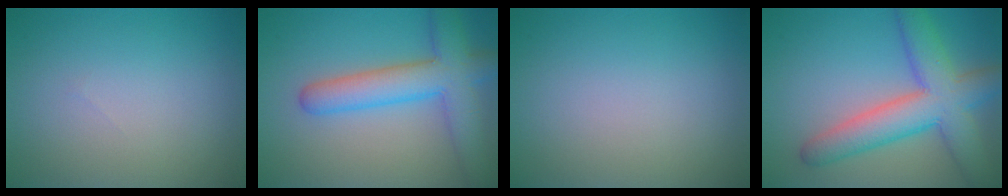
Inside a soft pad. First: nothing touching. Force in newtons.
{"total": 6.6, "press": 6.6, "slide": 0.4}
{"total": 0.0}
{"total": 7.8, "press": 7.8, "slide": 0.3}